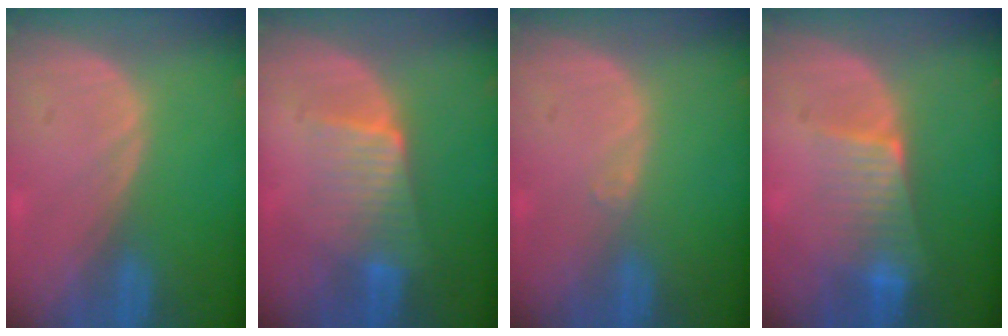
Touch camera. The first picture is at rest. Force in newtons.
{"total": 5.9, "press": 5.7, "slide": 1.7}
{"total": 0.6, "press": 0.5, "slide": 0.4}
{"total": 6.5, "press": 5.6, "slide": 3.3}